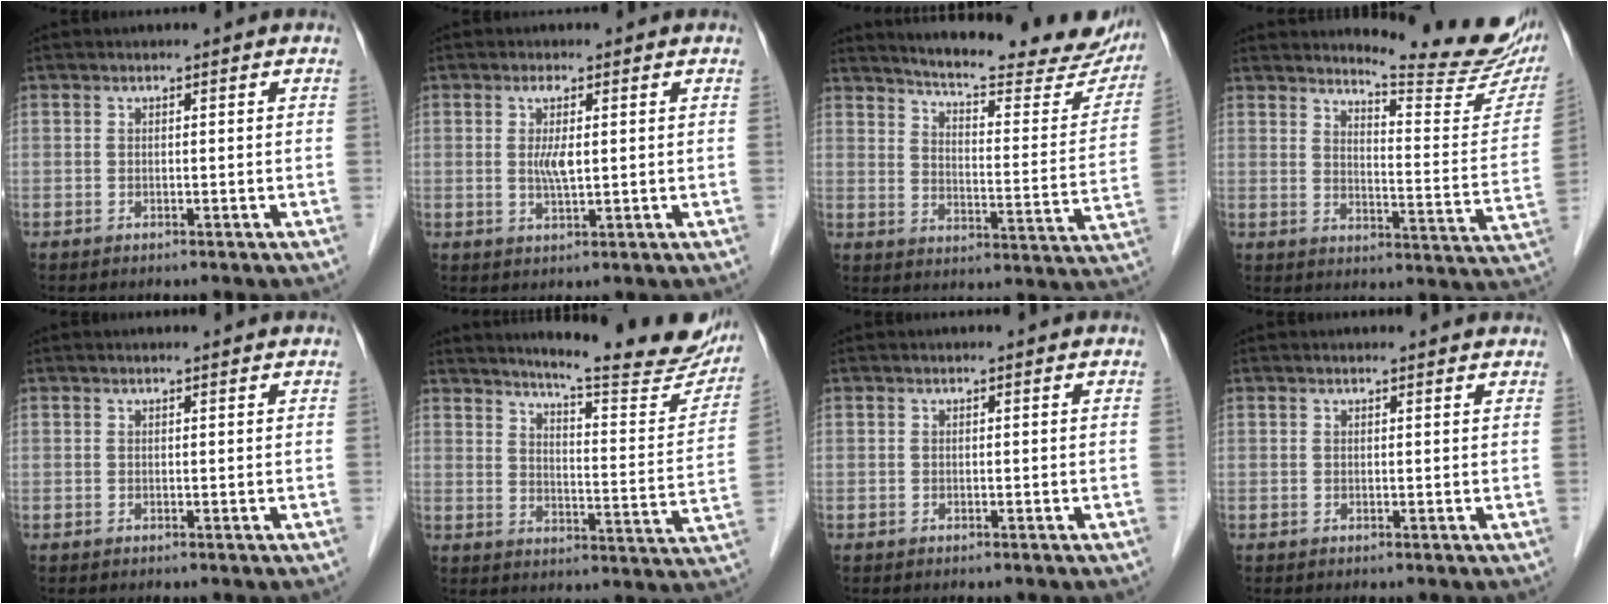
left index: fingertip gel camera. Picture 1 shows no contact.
{"total": 3.3, "force": [0.4, 0.6, 3.2], "torque": [-0.064, -0.001, 0.011]}
{"total": 23.4, "force": [21.1, 3.5, 9.6], "torque": [-0.132, -0.061, 0.259]}
{"total": 16.2, "force": [14.9, 1.2, 6.3], "torque": [-0.083, -0.085, 0.173]}
{"total": 1.2, "force": [1.2, -0.1, 0.1], "torque": [-0.012, 0.002, 0.014]}
{"total": 20.7, "force": [18.4, 1.7, 9.1], "torque": [-0.119, -0.069, 0.224]}
{"total": 0.0}
{"total": 3.0, "force": [2.9, 0.4, 0.4], "torque": [-0.013, 0.005, 0.025]}